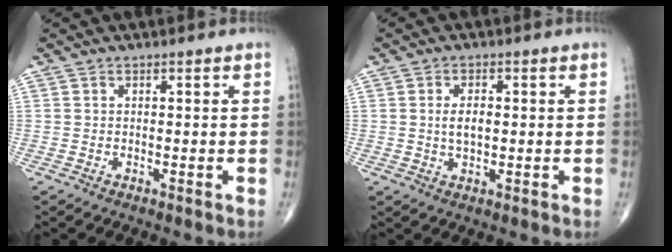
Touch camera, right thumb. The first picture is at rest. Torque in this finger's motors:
{"motor_torque": [0.02, 0.02, 0.03, -0.03, 0.02]}